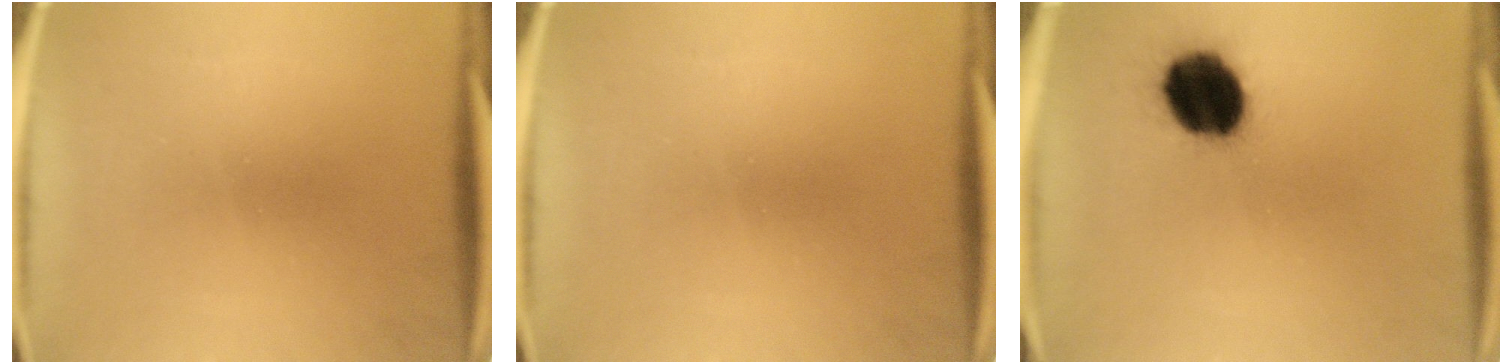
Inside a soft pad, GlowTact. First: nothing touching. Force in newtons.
{"total": 0.0}
{"total": 16.6}